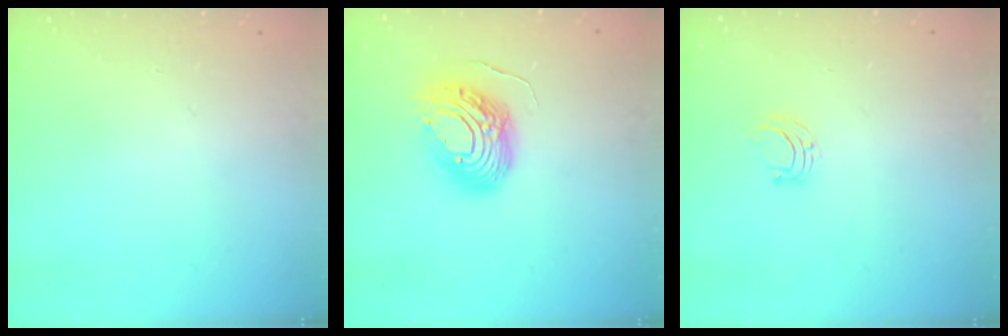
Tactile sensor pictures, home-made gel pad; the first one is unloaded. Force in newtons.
{"total": 15.0, "press": 14.9, "slide": 1.9}
{"total": 4.8, "press": 4.8, "slide": 0.3}